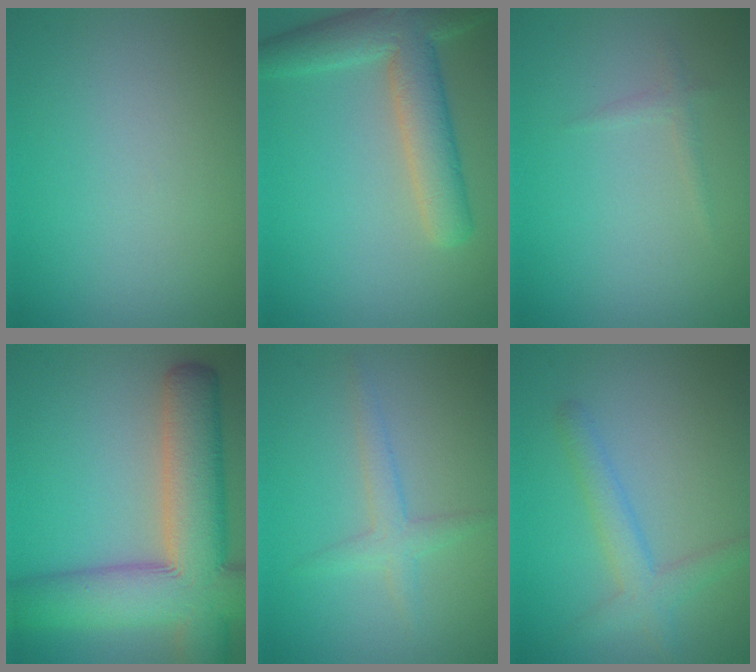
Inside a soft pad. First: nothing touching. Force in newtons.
{"total": 6.5, "press": 6.5, "slide": 0.3}
{"total": 0.8, "press": 0.8, "slide": 0.0}
{"total": 11.7, "press": 11.7, "slide": 0.7}
{"total": 1.9, "press": 1.9, "slide": 0.1}
{"total": 2.8, "press": 2.8, "slide": 0.2}